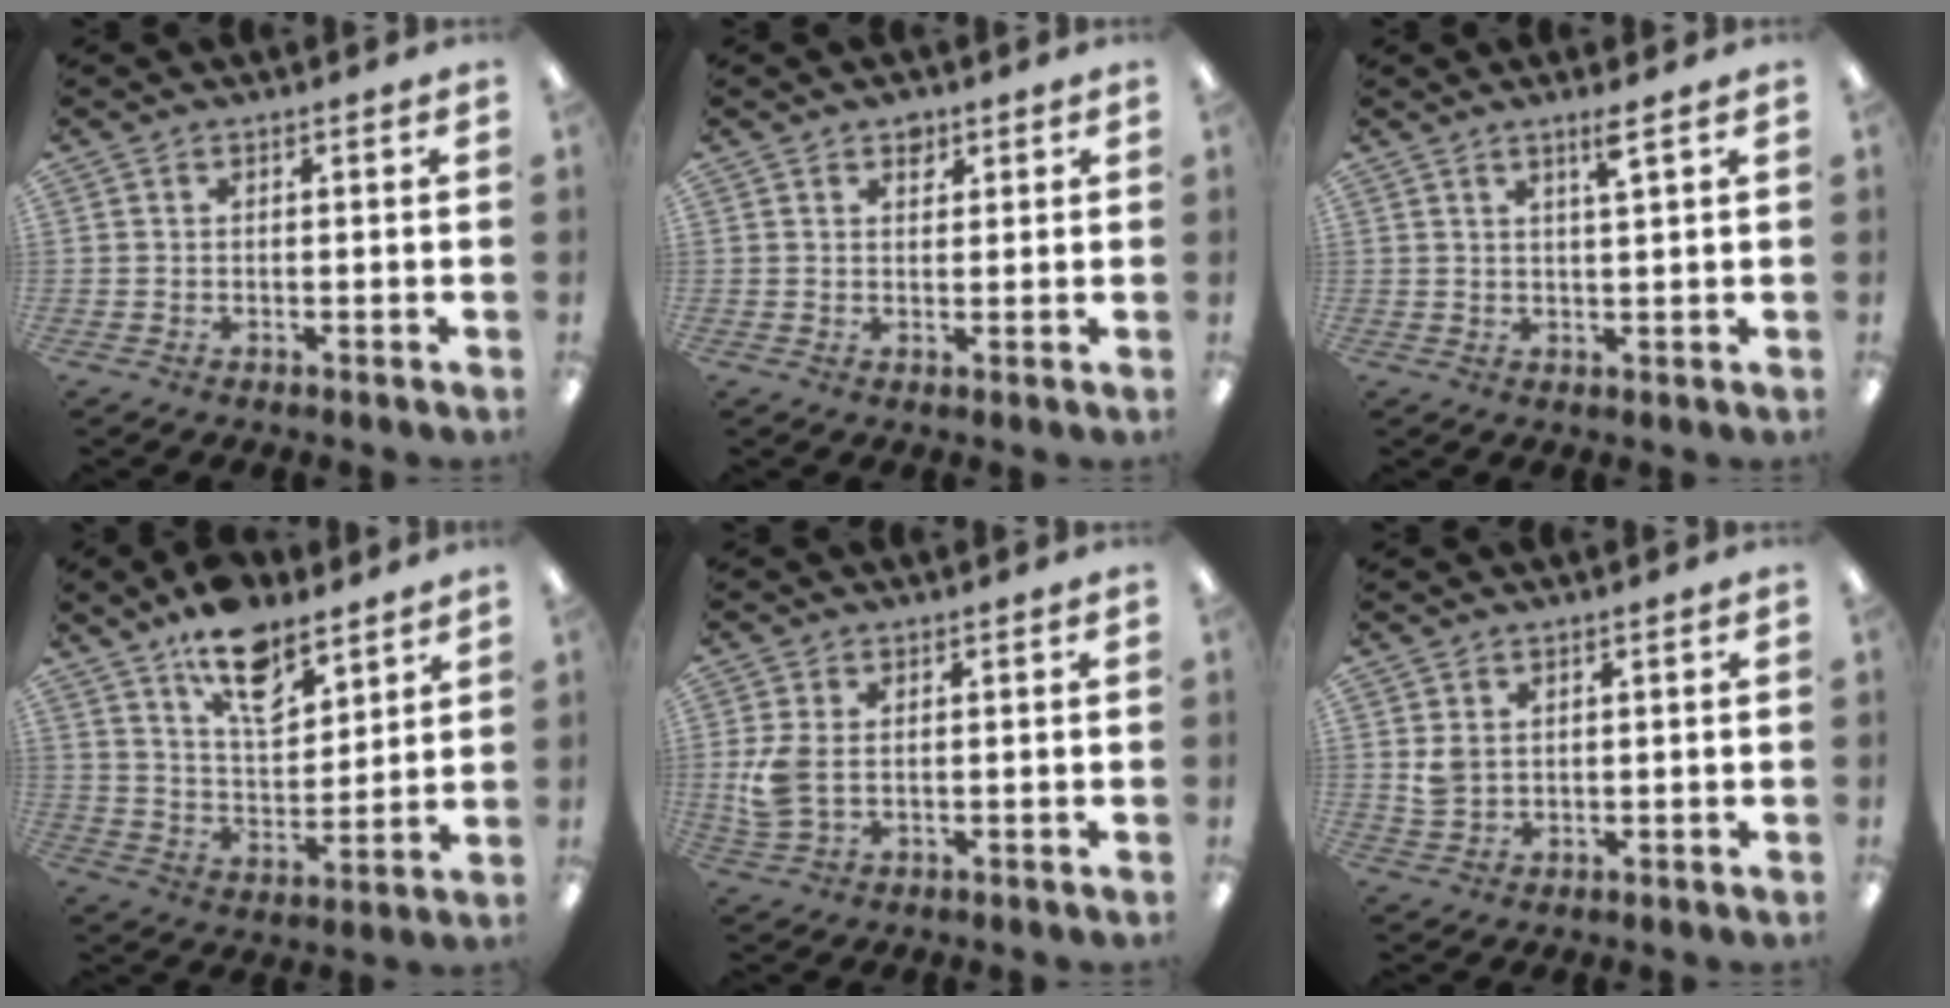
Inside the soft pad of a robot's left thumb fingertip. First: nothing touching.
{"total": 2.7, "force": [1.8, 1.7, 0.9], "torque": [0.004, -0.009, 0.029]}
{"total": 3.8, "force": [2.6, 0.0, 2.8], "torque": [-0.047, -0.007, 0.040]}
{"total": 13.9, "force": [10.0, 6.5, 7.1], "torque": [-0.110, -0.055, 0.179]}
{"total": 6.1, "force": [0.3, 3.7, 4.8], "torque": [-0.107, -0.003, 0.001]}
{"total": 3.4, "force": [1.4, 2.4, 2.0], "torque": [-0.041, 0.002, 0.027]}